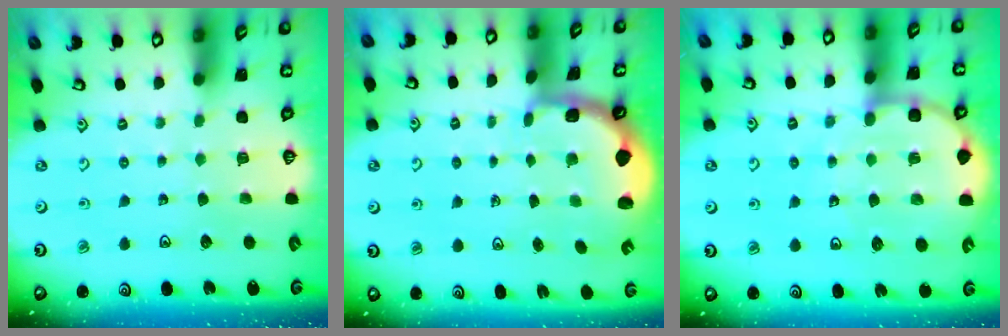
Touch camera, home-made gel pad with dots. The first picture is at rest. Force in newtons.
{"total": 2.1, "press": 1.8, "slide": 1.0}
{"total": 9.0, "press": 8.7, "slide": 2.1}